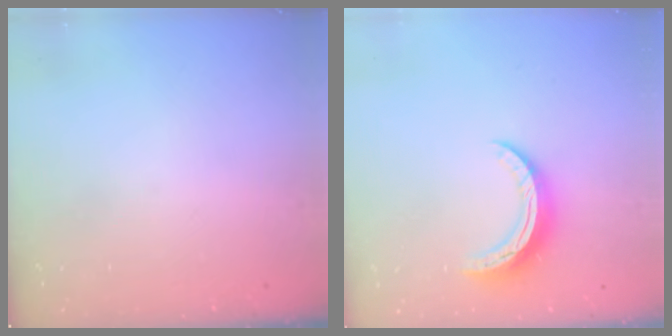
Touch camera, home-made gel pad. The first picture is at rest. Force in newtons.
{"total": 9.3, "press": 9.3, "slide": 0.3}